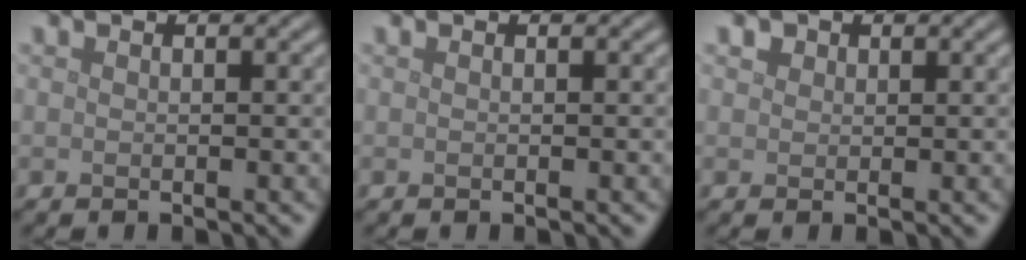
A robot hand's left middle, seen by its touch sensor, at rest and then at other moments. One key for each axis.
{"total": 0.0}
{"total": 1.2, "fx": 0.7, "fy": 0.9, "fz": 0.4, "tx": -0.005, "ty": -0.001, "tz": 0.008}